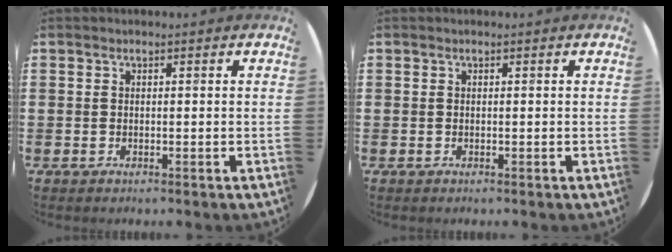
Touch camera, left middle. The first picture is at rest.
{"total": 0.0}